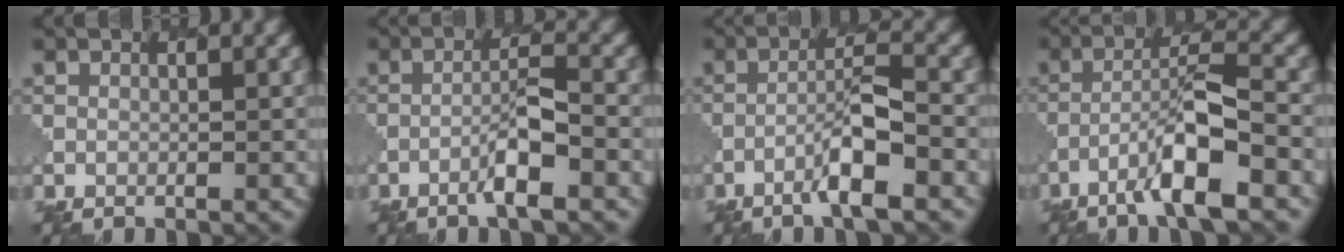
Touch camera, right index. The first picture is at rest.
{"total": 3.2, "force": [-1.7, 0.2, 2.7], "torque": [-0.049, 0.011, -0.036]}
{"total": 4.2, "force": [-2.2, 0.4, 3.5], "torque": [-0.061, 0.013, -0.045]}
{"total": 6.6, "force": [-3.5, 1.1, 5.5], "torque": [-0.092, 0.014, -0.063]}